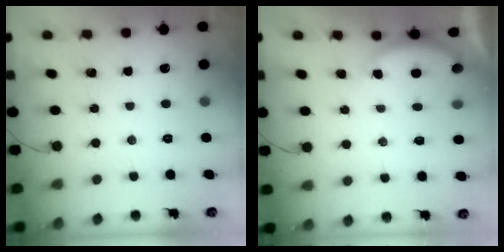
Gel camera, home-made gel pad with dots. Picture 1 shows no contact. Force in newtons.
{"total": 2.3, "press": 2.2, "slide": 0.6}